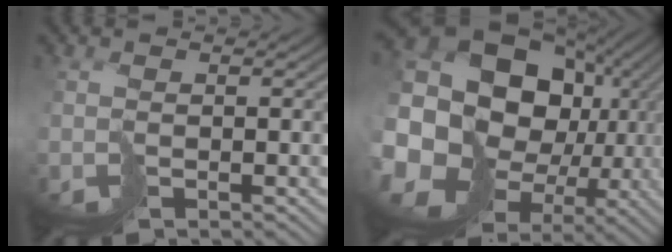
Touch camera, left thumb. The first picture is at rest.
{"total": 21.7, "force": [1.3, 17.3, 13.0], "torque": [-0.308, -0.029, 0.028]}